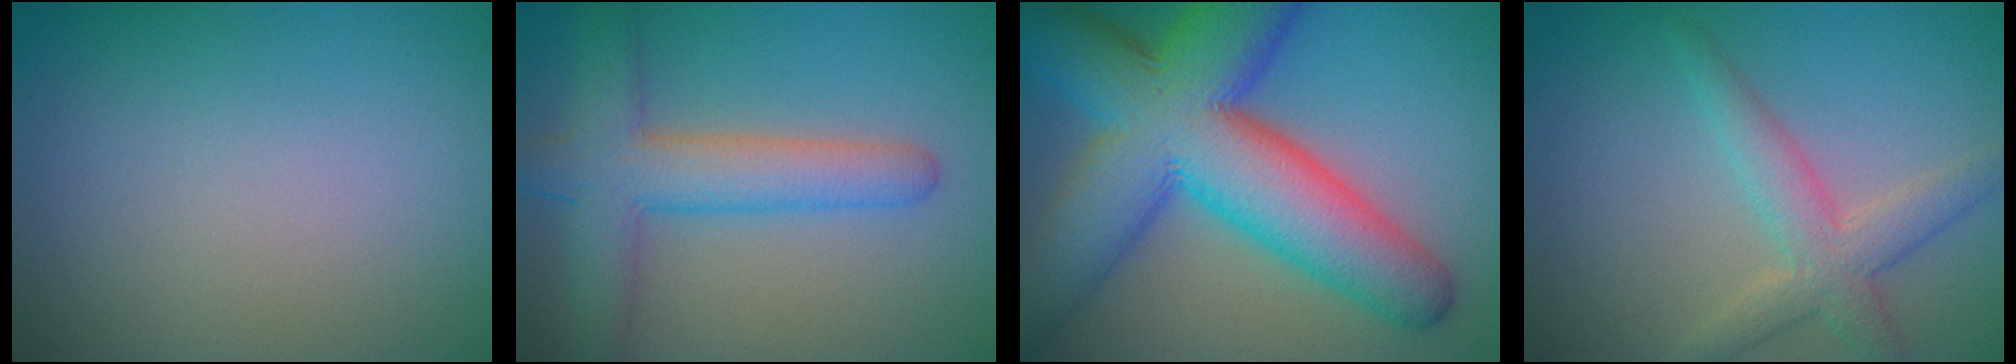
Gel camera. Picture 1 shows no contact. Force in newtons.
{"total": 5.5, "press": 5.5, "slide": 0.4}
{"total": 13.7, "press": 13.7, "slide": 0.3}
{"total": 3.3, "press": 3.3, "slide": 0.2}